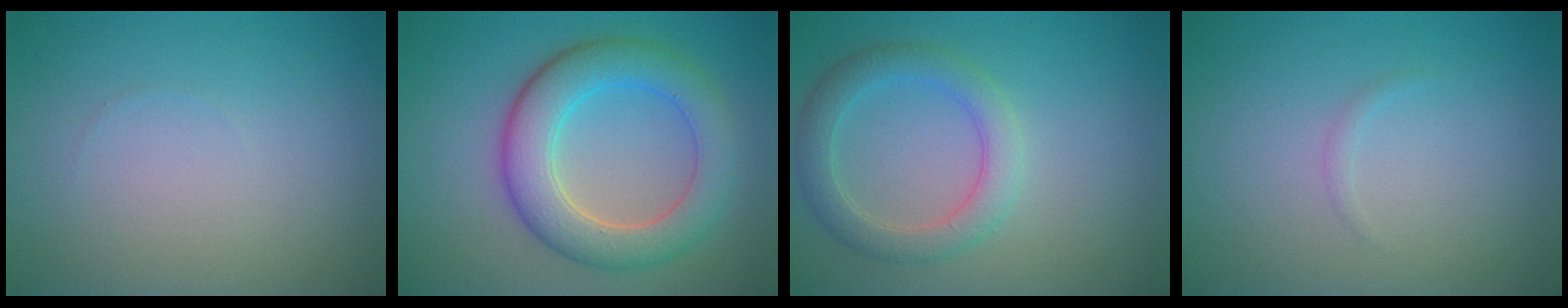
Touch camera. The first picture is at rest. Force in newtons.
{"total": 6.6, "press": 6.6, "slide": 0.3}
{"total": 3.5, "press": 3.5, "slide": 0.3}
{"total": 0.5, "press": 0.5, "slide": 0.0}